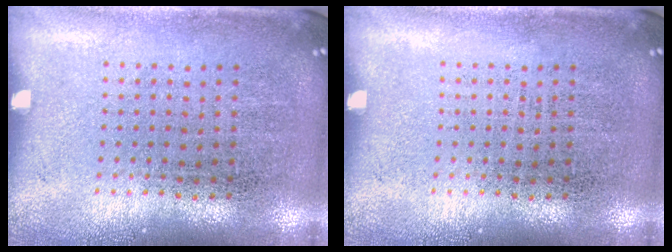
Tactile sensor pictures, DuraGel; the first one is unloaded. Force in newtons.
{"total": 0.0}